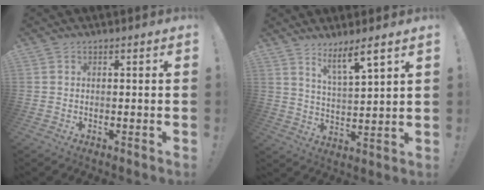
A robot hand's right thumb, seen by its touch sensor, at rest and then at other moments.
{"total": 8.1, "force": [6.2, 0.5, 5.2], "torque": [-0.083, -0.039, 0.102]}